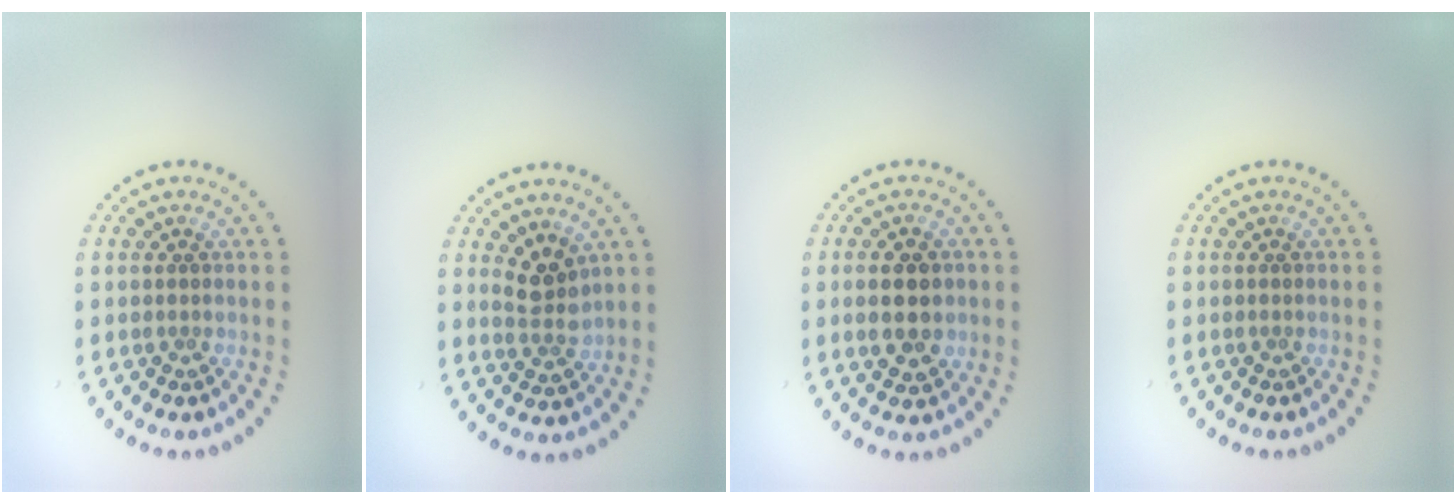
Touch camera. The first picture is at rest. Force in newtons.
{"total": 2.6, "press": 2.4, "slide": 1.1}
{"total": 4.5, "press": 4.5, "slide": 0.2}
{"total": 0.0}